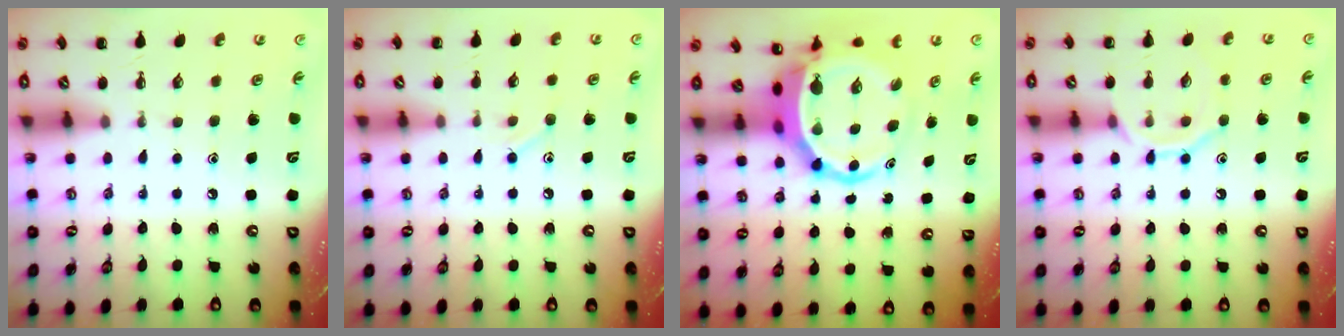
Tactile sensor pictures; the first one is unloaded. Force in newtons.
{"total": 6.7, "press": 6.5, "slide": 1.8}
{"total": 7.7, "press": 7.4, "slide": 2.2}
{"total": 9.8, "press": 9.8, "slide": 0.7}